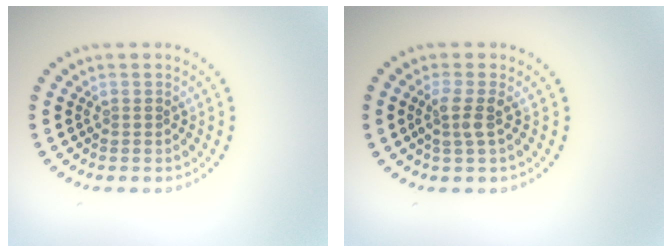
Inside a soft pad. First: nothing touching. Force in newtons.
{"total": 1.9, "press": 1.5, "slide": 1.2}